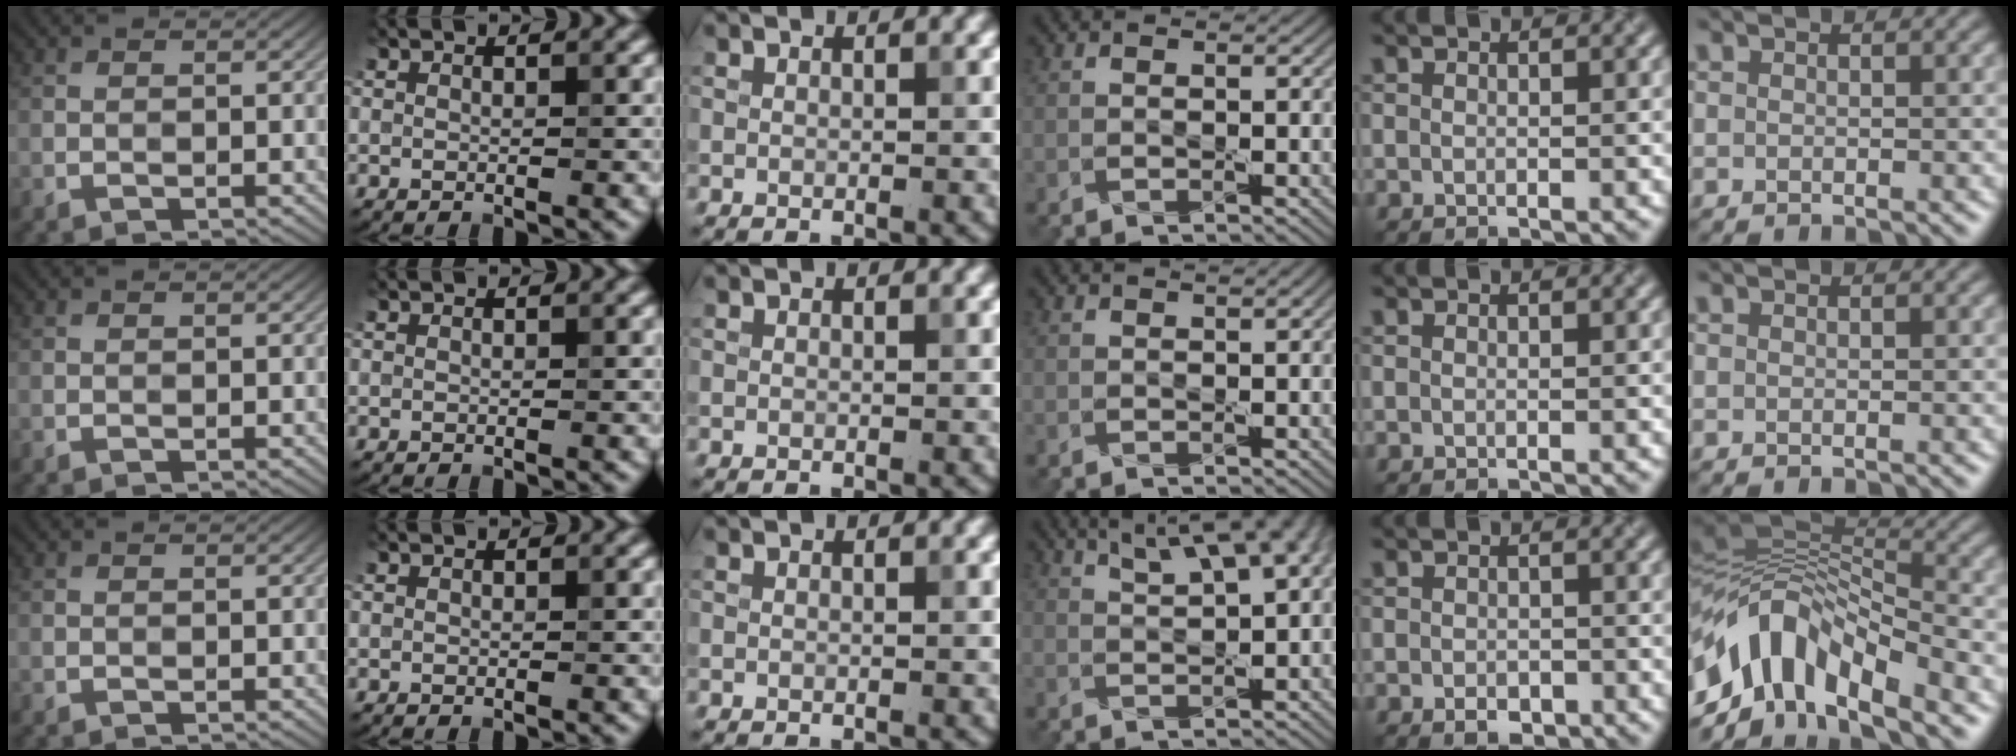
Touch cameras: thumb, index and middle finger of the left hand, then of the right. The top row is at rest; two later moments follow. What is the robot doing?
{"motion": "pour", "object": "sugar"}